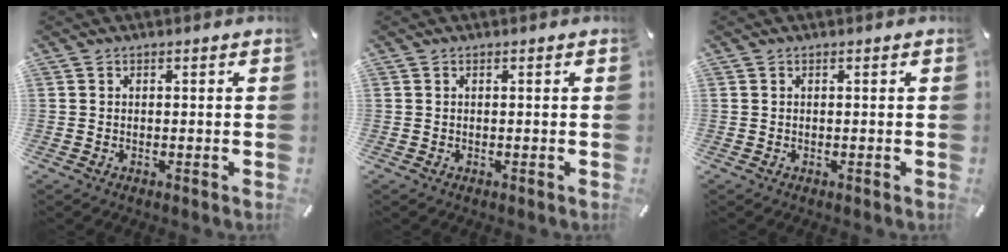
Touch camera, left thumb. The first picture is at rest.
{"total": 0.0}
{"total": 0.0}